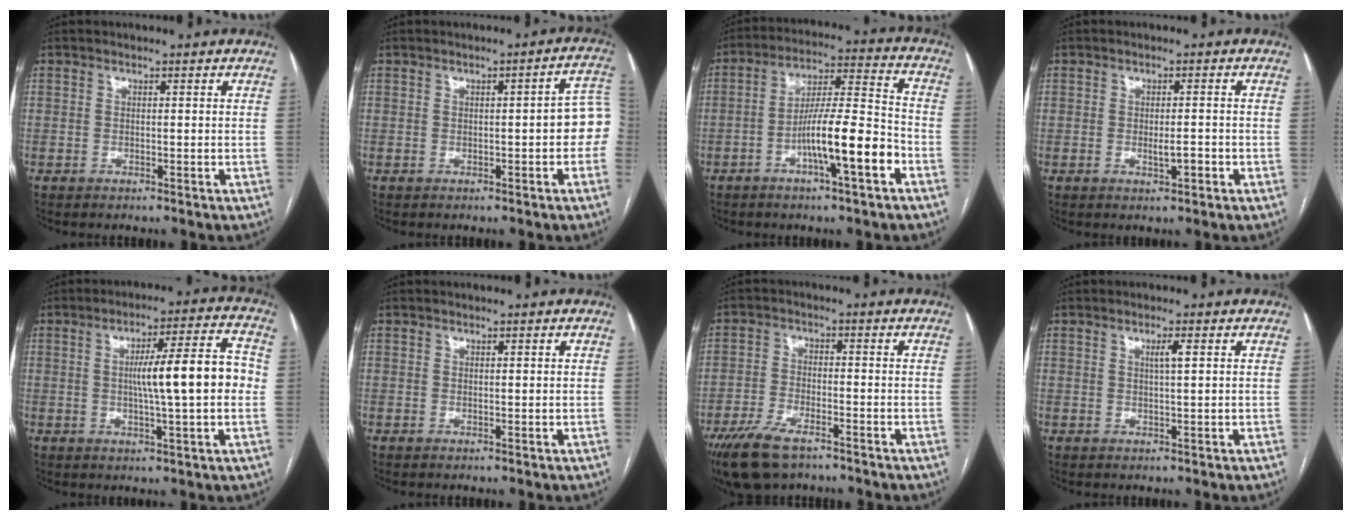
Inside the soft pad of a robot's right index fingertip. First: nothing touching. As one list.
[{"total": 5.8, "force": [-0.4, 1.3, 5.7], "torque": [-0.056, 0.022, -0.008]}, {"total": 12.4, "force": [-5.0, 0.9, 11.3], "torque": [-0.192, 0.010, -0.084]}, {"total": 2.4, "force": [-0.7, 0.6, 2.2], "torque": [-0.036, 0.000, -0.009]}, {"total": 11.8, "force": [0.2, 1.0, 11.7], "torque": [-0.176, 0.022, 0.002]}, {"total": 0.0}, {"total": 8.4, "force": [-6.0, 2.9, 5.2], "torque": [-0.104, -0.015, -0.106]}, {"total": 1.9, "force": [0.7, 0.0, 1.8], "torque": [-0.032, -0.001, 0.012]}]